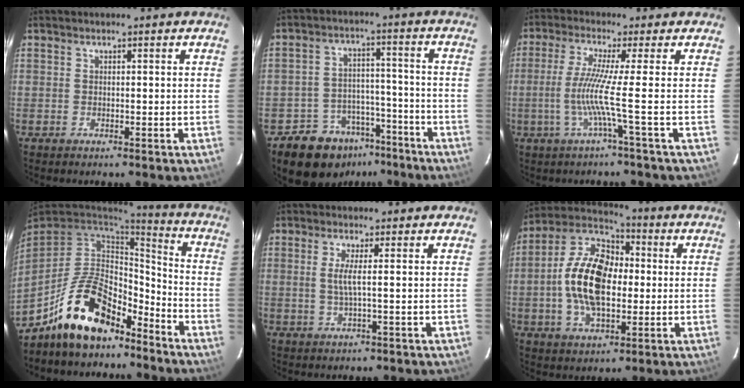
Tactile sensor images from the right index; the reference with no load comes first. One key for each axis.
{"total": 11.5, "fx": -7.8, "fy": 7.9, "fz": 2.9, "tx": -0.062, "ty": 0.036, "tz": -0.100}
{"total": 6.7, "fx": -1.6, "fy": -2.8, "fz": 5.9, "tx": -0.125, "ty": -0.008, "tz": -0.029}
{"total": 16.8, "fx": -11.7, "fy": 8.0, "fz": 9.1, "tx": -0.194, "ty": 0.024, "tz": -0.190}
{"total": 3.0, "fx": 0.2, "fy": -0.4, "fz": 3.0, "tx": -0.057, "ty": -0.002, "tz": 0.001}
{"total": 16.2, "fx": -0.4, "fy": 9.4, "fz": 13.2, "tx": -0.260, "ty": 0.019, "tz": -0.014}